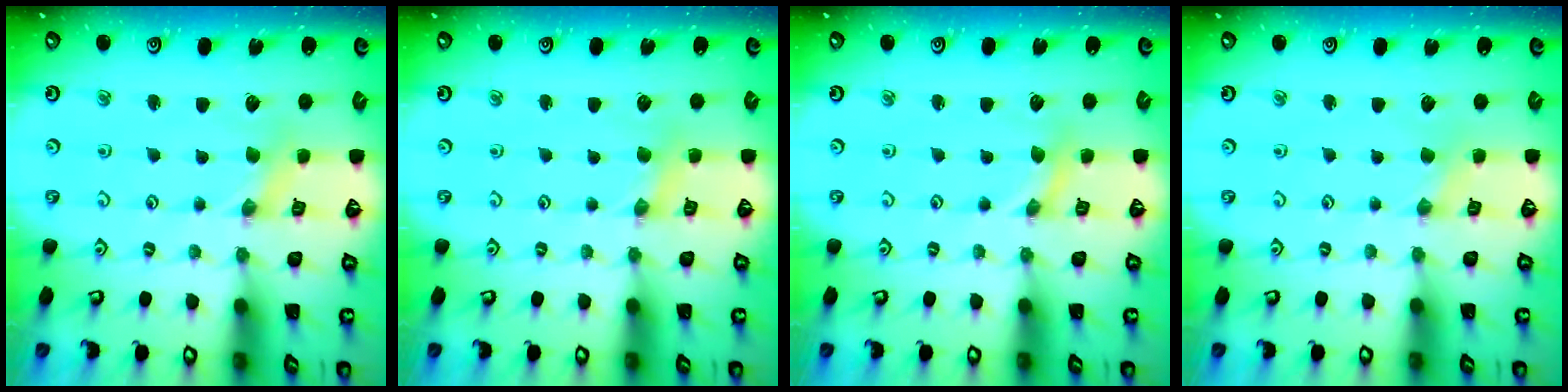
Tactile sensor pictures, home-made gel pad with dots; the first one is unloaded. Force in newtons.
{"total": 1.3, "press": 1.2, "slide": 0.2}
{"total": 0.0}
{"total": 0.0}